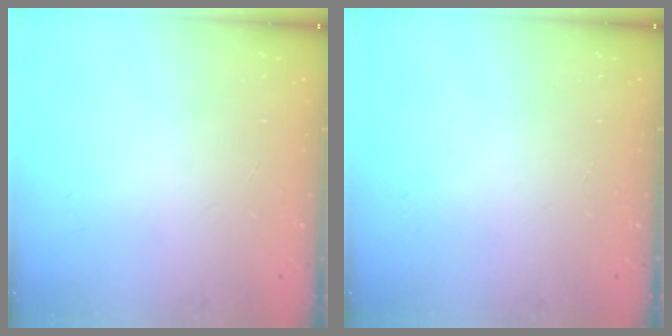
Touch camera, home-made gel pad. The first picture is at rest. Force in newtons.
{"total": 0.0}